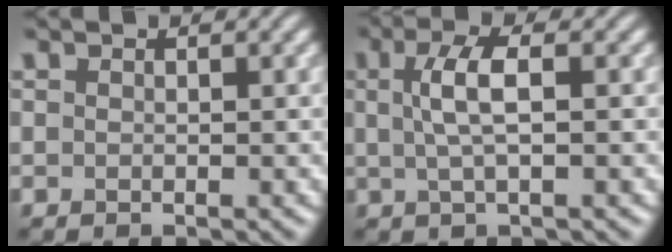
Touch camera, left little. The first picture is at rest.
{"total": 3.5, "force": [0.5, 0.9, 3.3], "torque": [-0.068, 0.006, 0.009]}